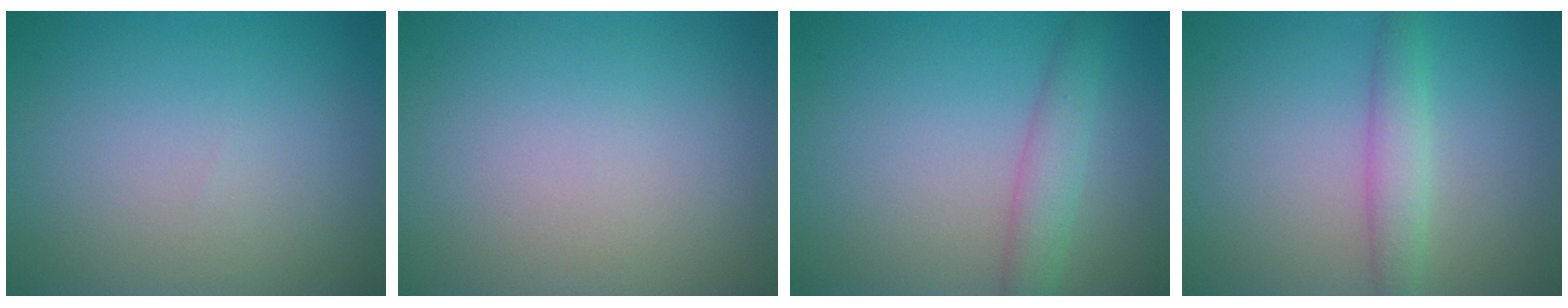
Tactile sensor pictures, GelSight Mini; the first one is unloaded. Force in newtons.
{"total": 0.0}
{"total": 2.8, "press": 2.8, "slide": 0.1}
{"total": 2.8, "press": 2.8, "slide": 0.1}